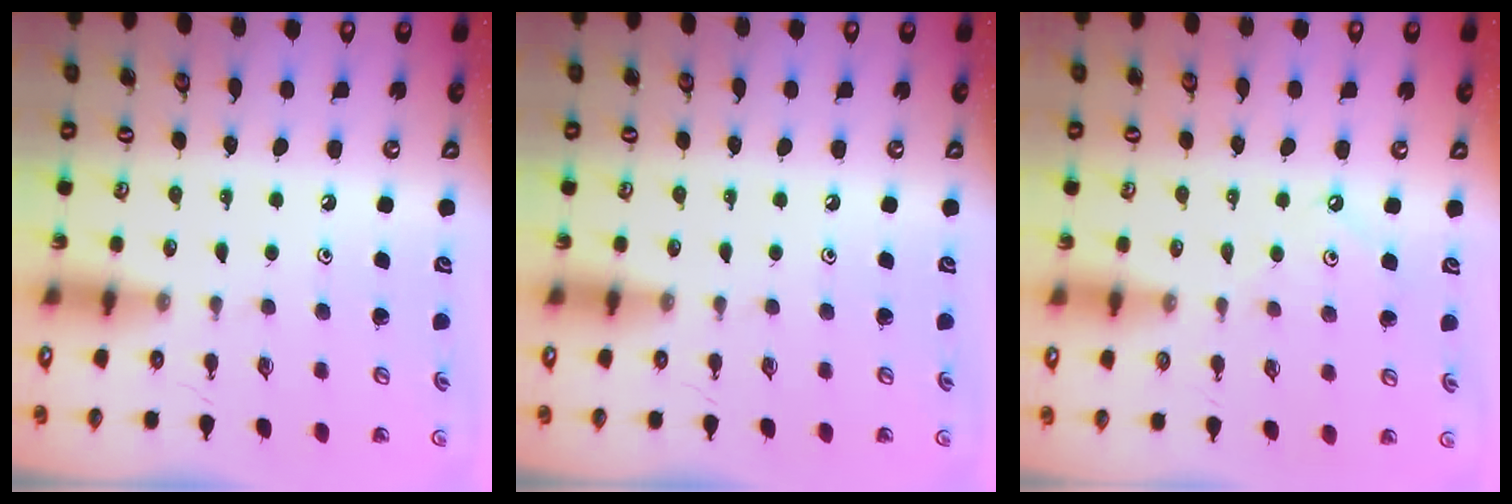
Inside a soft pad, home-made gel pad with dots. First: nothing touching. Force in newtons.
{"total": 0.0}
{"total": 4.9, "press": 4.8, "slide": 0.7}